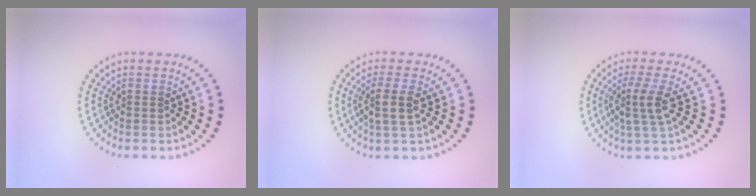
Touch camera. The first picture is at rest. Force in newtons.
{"total": 2.4, "press": 2.0, "slide": 1.2}
{"total": 2.8, "press": 2.1, "slide": 1.8}